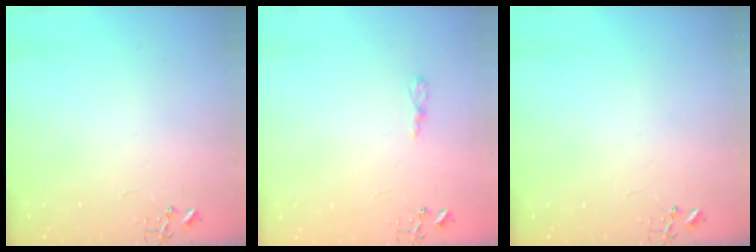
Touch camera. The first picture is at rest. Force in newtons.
{"total": 4.8, "press": 4.7, "slide": 0.6}
{"total": 0.0}